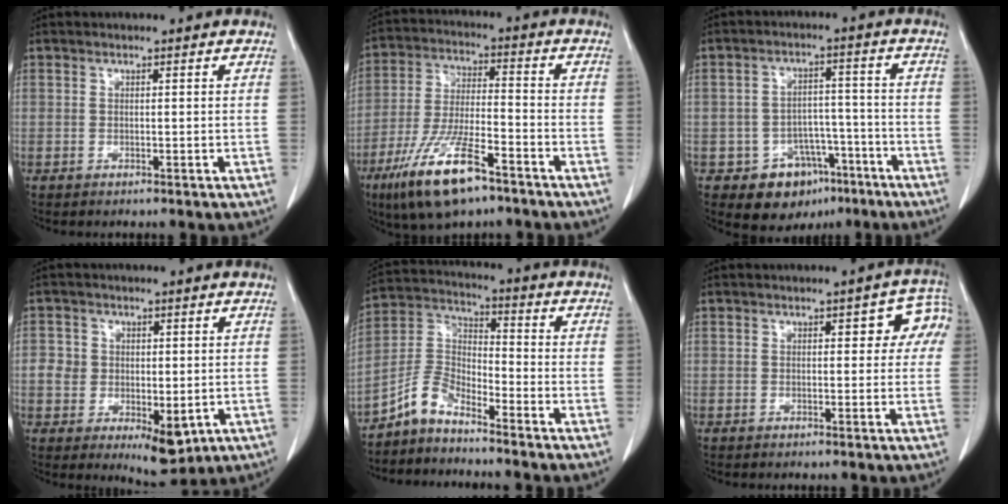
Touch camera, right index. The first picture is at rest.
{"total": 13.8, "force": [-8.6, 3.2, 10.3], "torque": [-0.211, -0.022, -0.153]}
{"total": 8.5, "force": [-4.7, 6.6, 2.6], "torque": [-0.028, 0.028, -0.059]}
{"total": 7.7, "force": [-1.4, 5.3, 5.4], "torque": [-0.059, -0.004, -0.009]}
{"total": 6.6, "force": [-5.7, 2.0, 2.7], "torque": [-0.066, 0.015, -0.119]}
{"total": 5.4, "force": [1.5, 2.9, 4.3], "torque": [-0.034, 0.026, 0.013]}